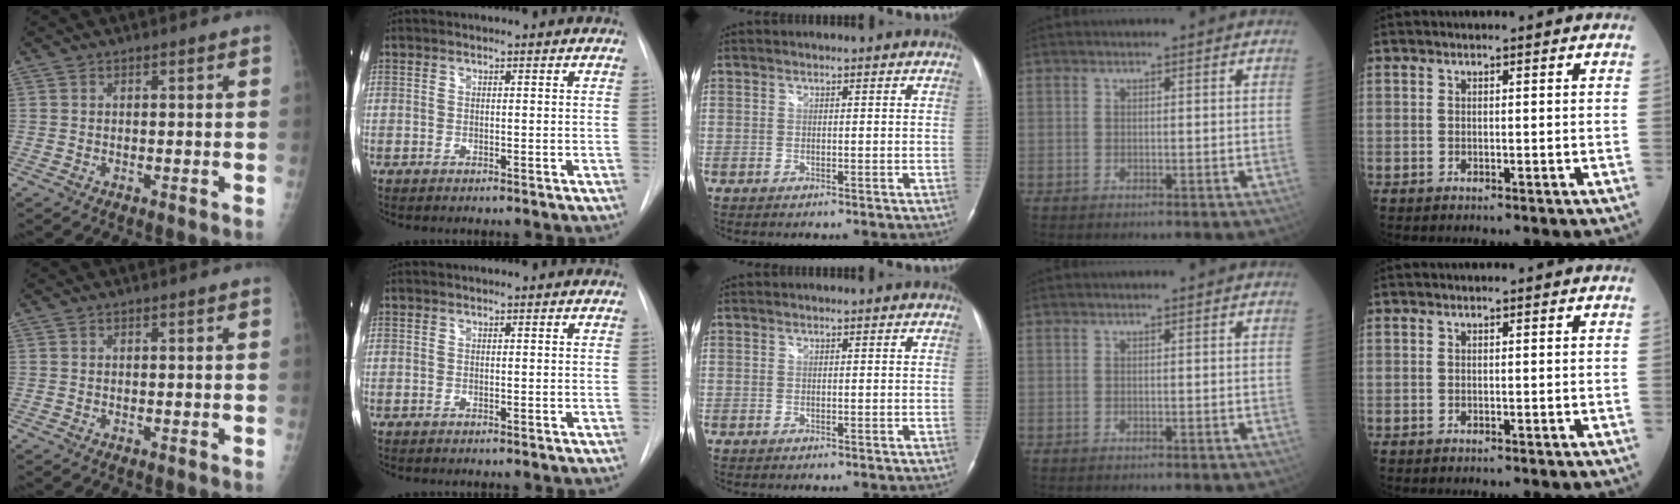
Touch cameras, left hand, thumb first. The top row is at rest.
{}